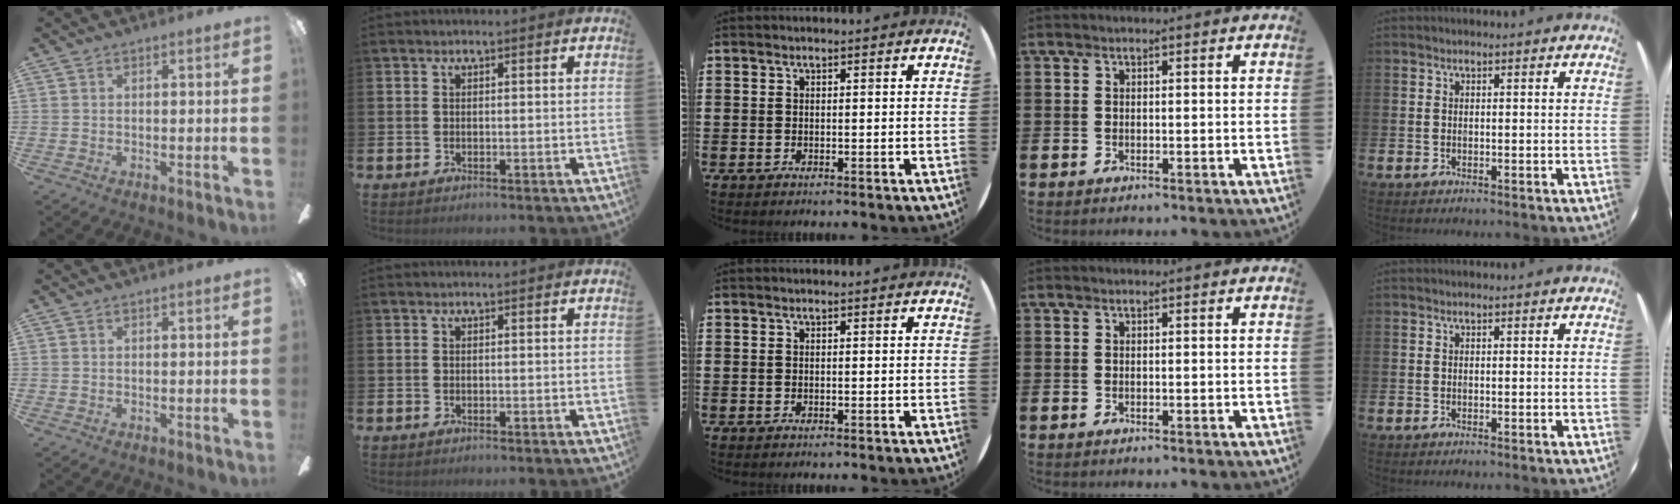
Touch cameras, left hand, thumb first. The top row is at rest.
{}